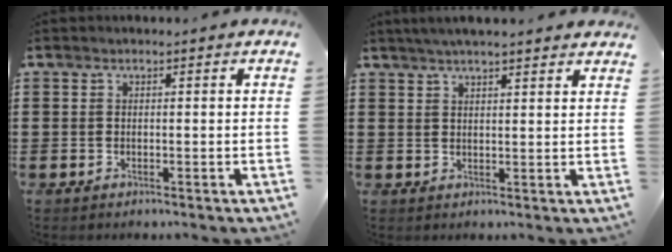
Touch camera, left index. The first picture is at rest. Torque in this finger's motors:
{"motor_torque": [1.15, -0.99, 0.32, 0.09]}